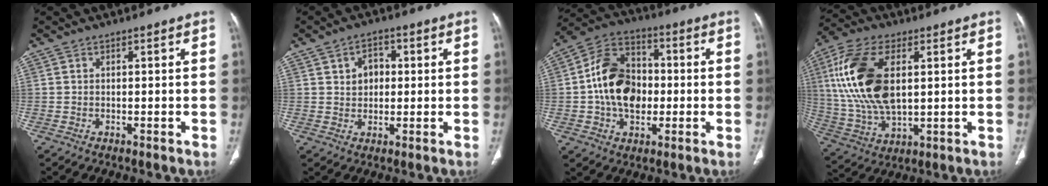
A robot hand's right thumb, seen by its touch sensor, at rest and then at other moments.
{"total": 4.8, "force": [1.0, 3.7, 2.9], "torque": [-0.022, 0.003, 0.014]}
{"total": 15.3, "force": [-0.8, 11.0, 10.6], "torque": [-0.161, 0.028, -0.017]}
{"total": 18.8, "force": [3.8, 9.7, 15.6], "torque": [-0.328, -0.005, 0.076]}